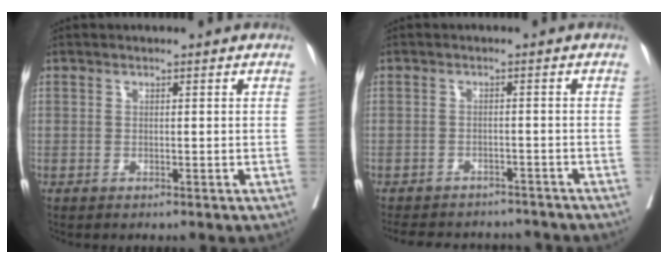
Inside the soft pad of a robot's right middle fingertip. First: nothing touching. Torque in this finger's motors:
{"motor_torque": [0.83, -0.83, 0.09, 0.02]}